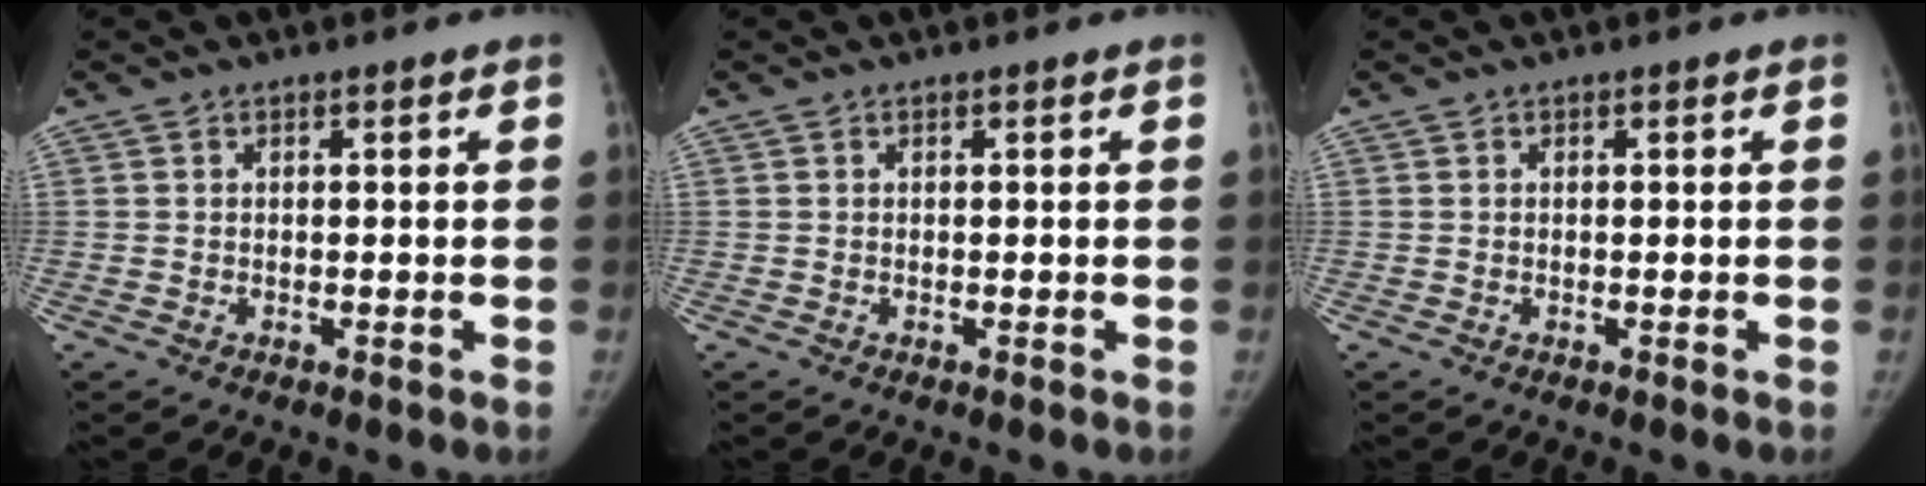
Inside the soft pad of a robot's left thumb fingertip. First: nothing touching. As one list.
[{"total": 0.0}, {"total": 0.0}]